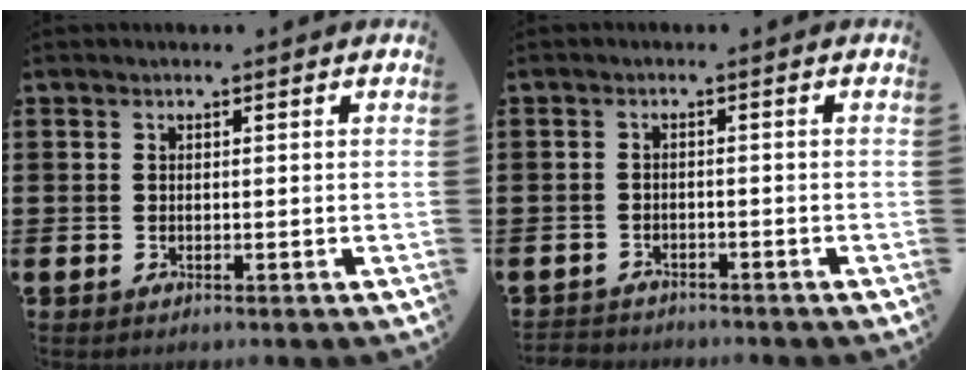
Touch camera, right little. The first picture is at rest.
{"total": 1.6, "force": [-1.6, 0.2, -0.2], "torque": [-0.001, 0.002, -0.036]}